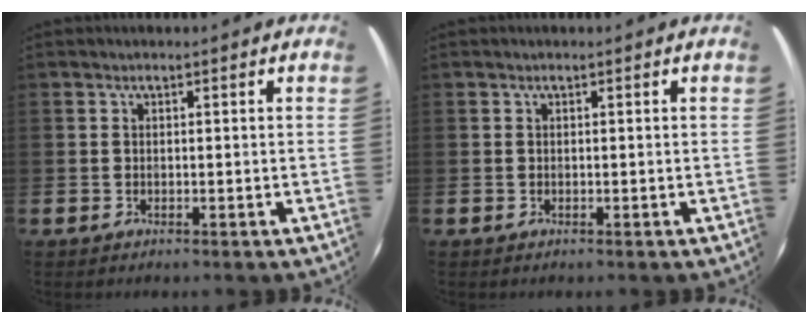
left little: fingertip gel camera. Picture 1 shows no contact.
{"total": 0.0}